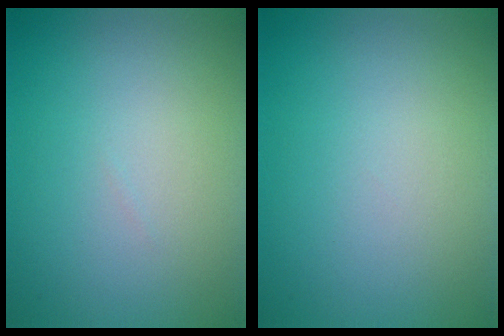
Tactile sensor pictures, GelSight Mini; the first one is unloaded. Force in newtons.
{"total": 0.0}